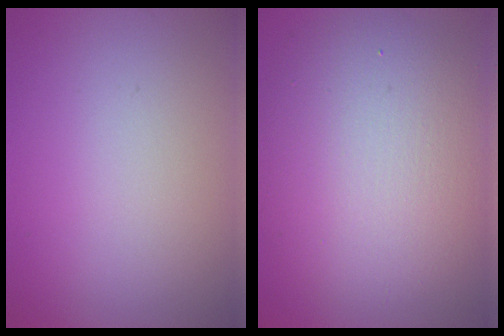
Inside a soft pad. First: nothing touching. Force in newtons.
{"total": 10.8, "press": 10.8, "slide": 0.9}